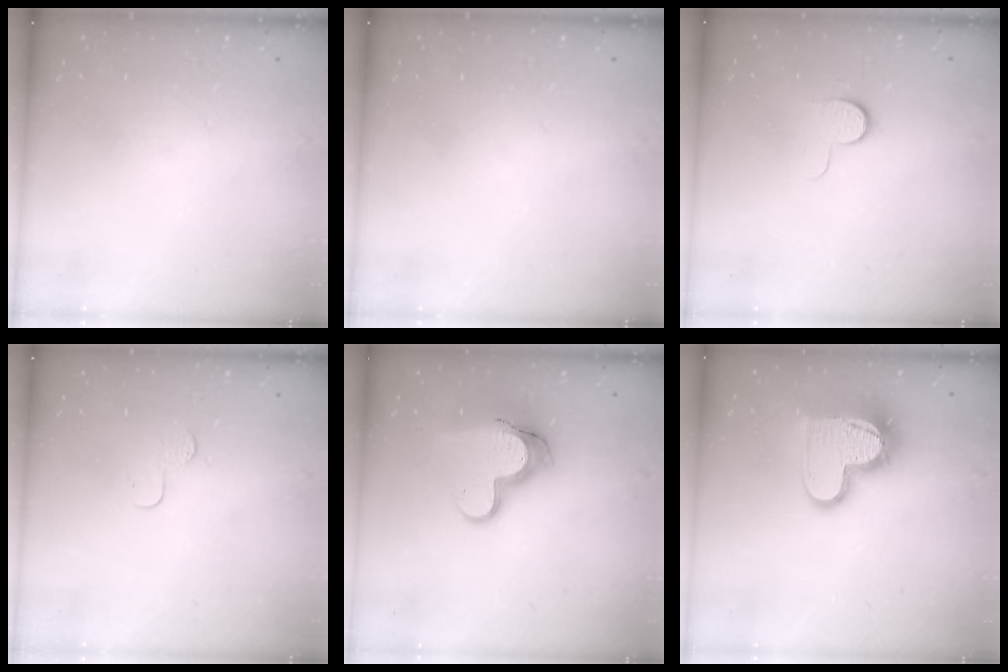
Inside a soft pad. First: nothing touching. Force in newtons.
{"total": 0.0}
{"total": 5.3, "press": 5.3, "slide": 0.5}
{"total": 3.9, "press": 3.9, "slide": 0.4}
{"total": 13.7, "press": 13.7, "slide": 1.3}
{"total": 14.7, "press": 14.6, "slide": 1.1}